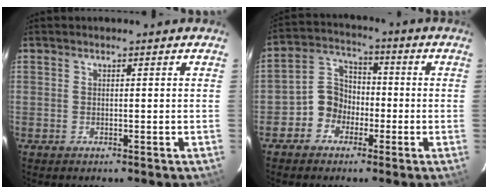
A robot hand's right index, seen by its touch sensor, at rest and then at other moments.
{"total": 7.1, "force": [-3.2, 6.1, 1.7], "torque": [-0.032, 0.033, -0.061]}